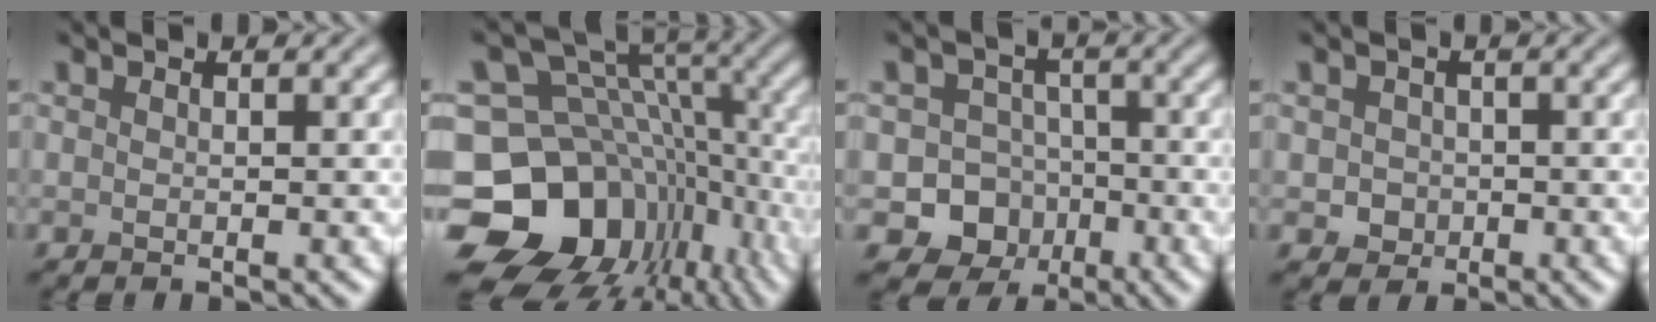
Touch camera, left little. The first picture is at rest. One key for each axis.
{"total": 15.3, "fx": -4.0, "fy": 12.0, "fz": 8.6, "tx": -0.182, "ty": -0.002, "tz": -0.053}
{"total": 8.5, "fx": -3.6, "fy": 7.5, "fz": 1.9, "tx": 0.001, "ty": -0.017, "tz": -0.076}
{"total": 1.7, "fx": -0.2, "fy": 1.6, "fz": 0.5, "tx": -0.004, "ty": -0.005, "tz": -0.004}